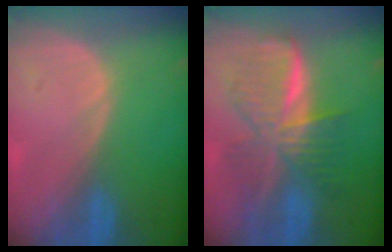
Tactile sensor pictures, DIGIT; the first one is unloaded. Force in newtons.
{"total": 9.4, "press": 9.4, "slide": 0.5}